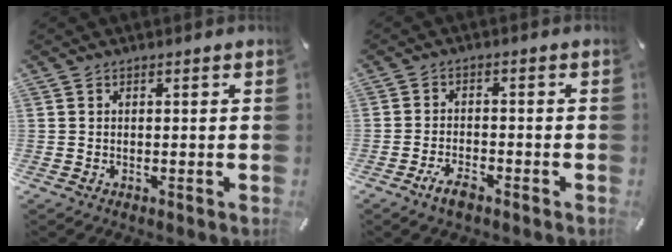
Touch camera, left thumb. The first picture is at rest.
{"total": 4.3, "force": [-3.0, 1.7, 2.5], "torque": [-0.059, 0.010, -0.060]}